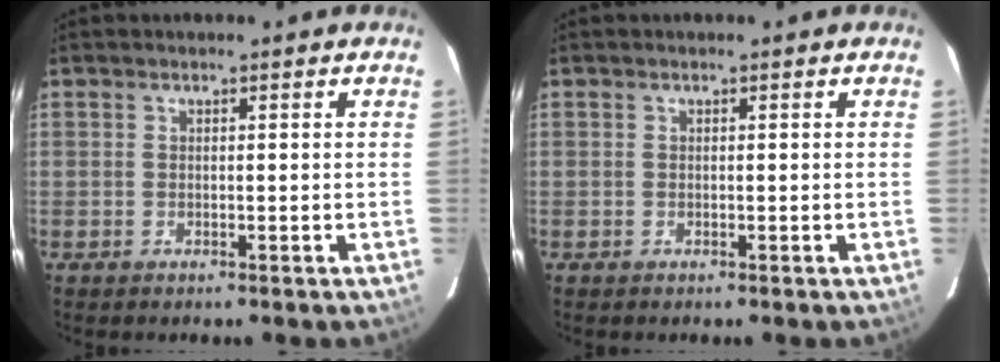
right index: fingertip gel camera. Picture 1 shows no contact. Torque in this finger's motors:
{"motor_torque": [0.00, 0.00, 0.00, 0.01]}